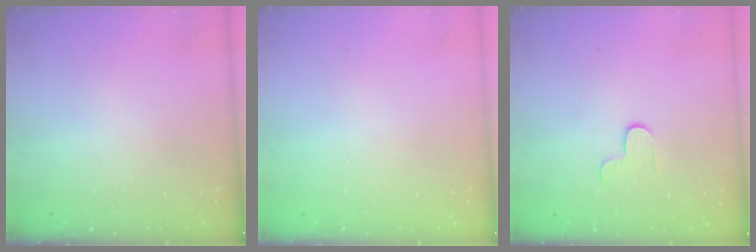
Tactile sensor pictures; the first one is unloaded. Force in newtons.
{"total": 0.8, "press": 0.8, "slide": 0.1}
{"total": 3.0, "press": 3.0, "slide": 0.4}